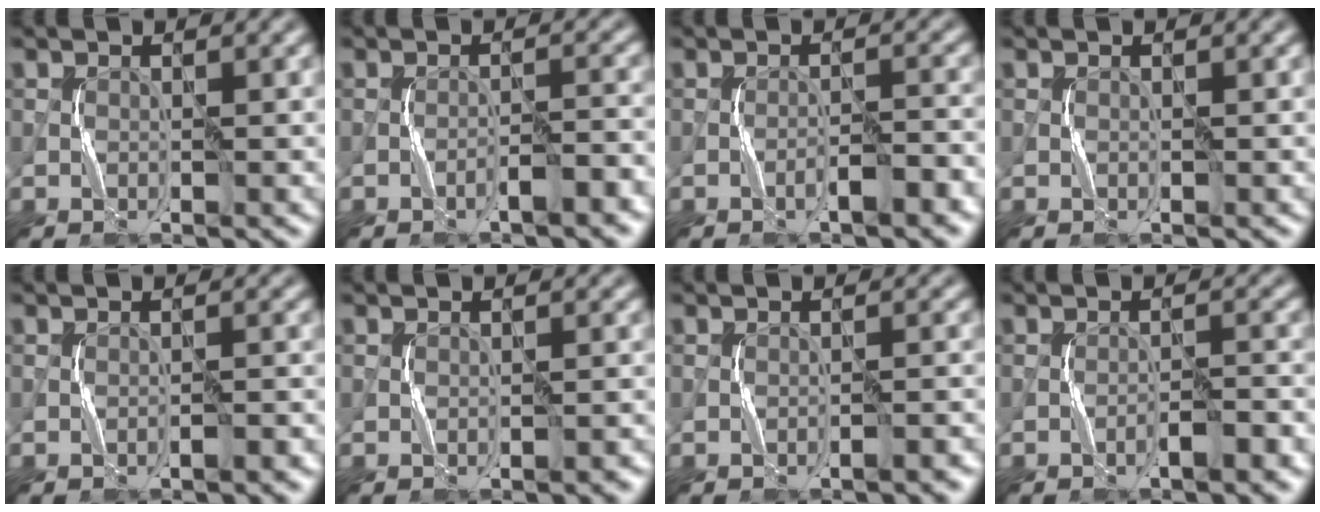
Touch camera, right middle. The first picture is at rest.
{"total": 2.3, "force": [-1.5, 0.3, 1.7], "torque": [-0.025, 0.011, -0.026]}
{"total": 2.4, "force": [-1.5, 0.4, 1.9], "torque": [-0.032, 0.011, -0.025]}
{"total": 0.0}
{"total": 0.9, "force": [-0.7, 0.1, 0.6], "torque": [-0.009, 0.006, -0.010]}
{"total": 0.7, "force": [-0.6, 0.1, 0.4], "torque": [-0.007, 0.006, -0.006]}
{"total": 1.2, "force": [-0.9, 0.1, 0.7], "torque": [-0.009, 0.008, -0.014]}
{"total": 2.1, "force": [-1.3, 0.3, 1.5], "torque": [-0.024, 0.010, -0.023]}